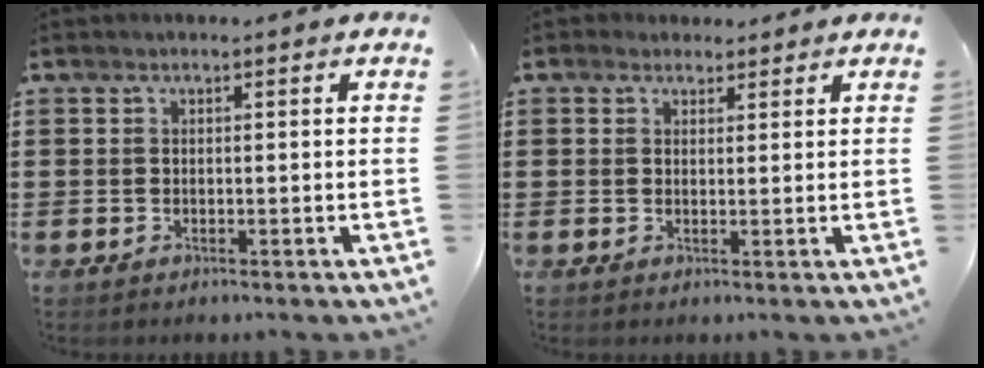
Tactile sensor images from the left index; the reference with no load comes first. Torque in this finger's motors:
{"motor_torque": [1.08, -1.06, -0.11, -0.06]}